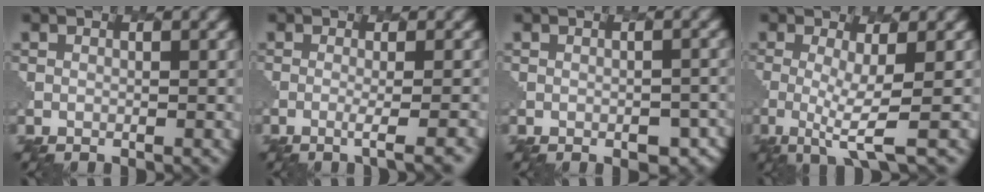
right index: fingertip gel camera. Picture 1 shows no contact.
{"total": 2.9, "force": [-0.8, 0.6, 2.7], "torque": [-0.027, 0.006, -0.023]}
{"total": 3.2, "force": [-1.6, 1.7, 2.2], "torque": [-0.028, -0.001, -0.008]}
{"total": 3.4, "force": [-0.2, 0.6, 3.3], "torque": [-0.068, -0.012, -0.009]}